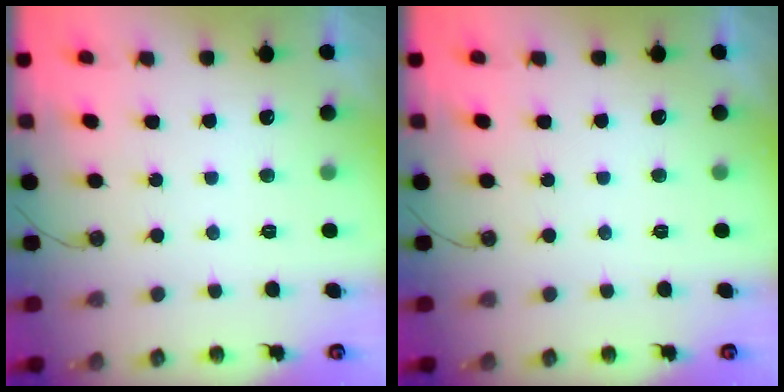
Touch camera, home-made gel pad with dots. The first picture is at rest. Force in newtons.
{"total": 0.0}